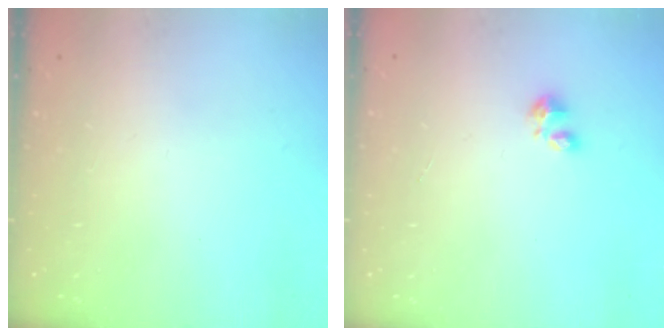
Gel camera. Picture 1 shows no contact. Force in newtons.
{"total": 1.5, "press": 1.5, "slide": 0.3}